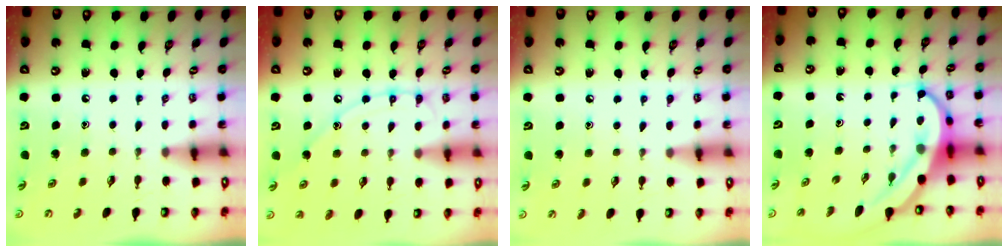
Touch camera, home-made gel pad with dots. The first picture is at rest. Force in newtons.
{"total": 9.6, "press": 9.5, "slide": 0.7}
{"total": 3.1, "press": 3.0, "slide": 0.9}
{"total": 6.0, "press": 6.0, "slide": 0.6}